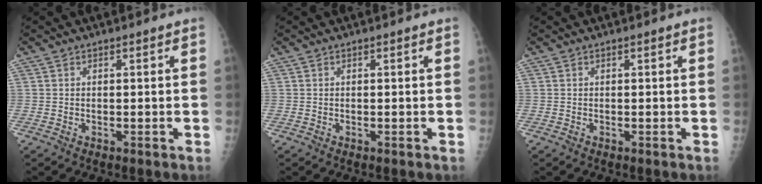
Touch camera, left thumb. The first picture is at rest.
{"total": 0.0}
{"total": 0.0}